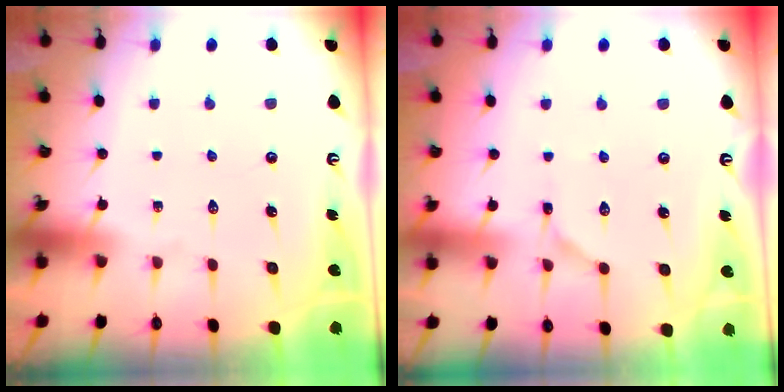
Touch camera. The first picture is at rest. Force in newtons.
{"total": 4.0, "press": 4.0, "slide": 0.4}